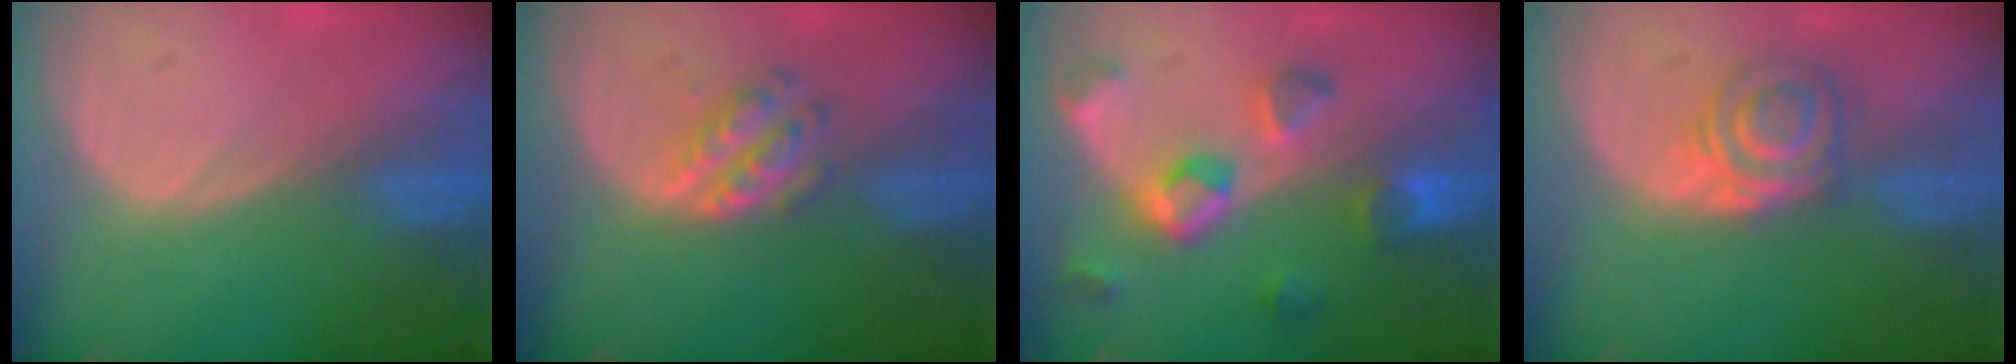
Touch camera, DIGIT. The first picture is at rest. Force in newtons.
{"total": 4.2, "press": 4.2, "slide": 0.1}
{"total": 7.3, "press": 7.3, "slide": 0.8}
{"total": 5.6, "press": 5.3, "slide": 1.9}